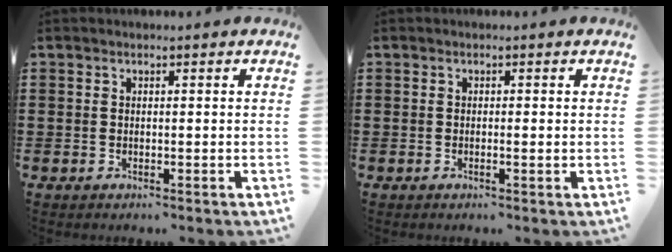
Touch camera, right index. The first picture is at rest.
{"total": 0.7, "force": [-0.1, -0.1, 0.7], "torque": [-0.013, -0.005, -0.002]}